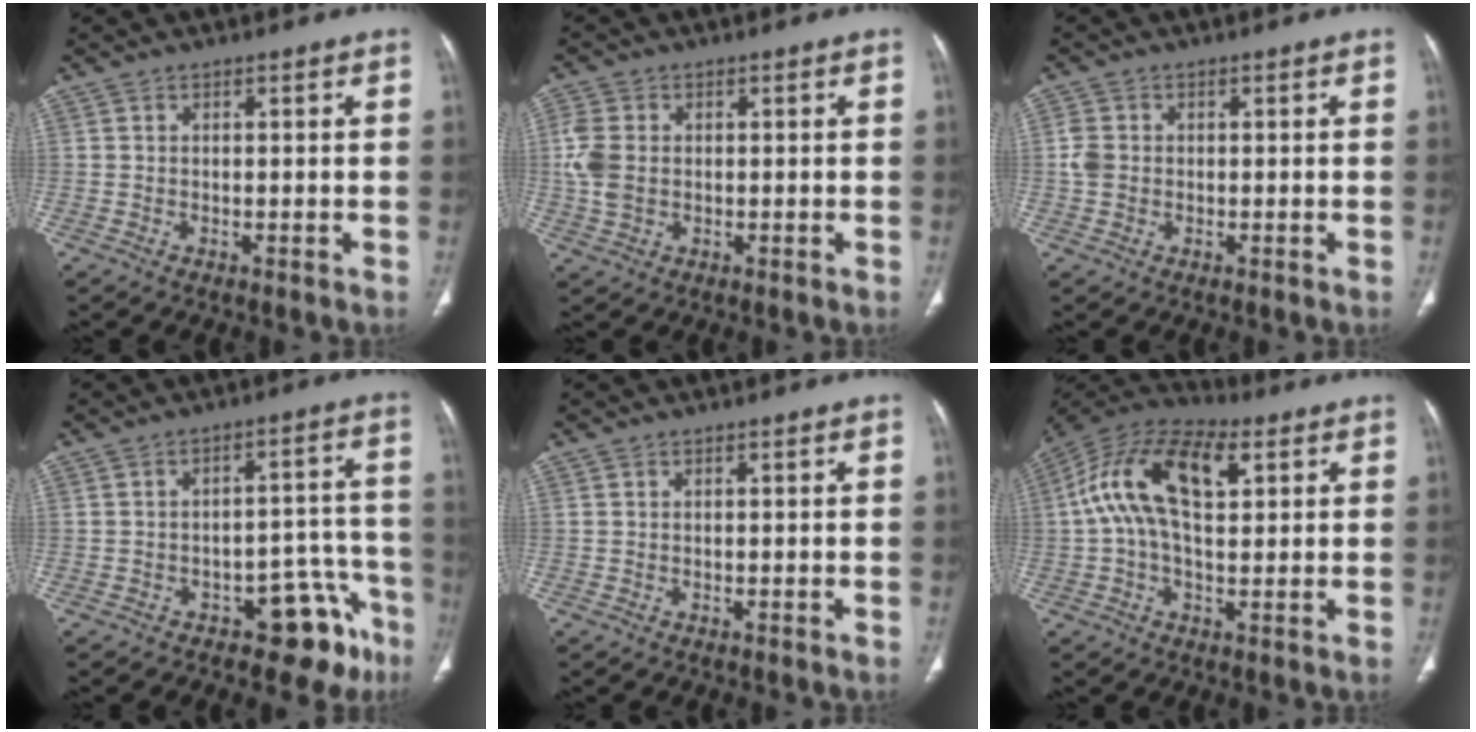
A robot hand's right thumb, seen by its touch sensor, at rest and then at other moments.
{"total": 5.7, "force": [0.2, 4.1, 3.9], "torque": [-0.099, 0.004, 0.007]}
{"total": 2.9, "force": [-0.1, 2.5, 1.6], "torque": [-0.036, 0.006, -0.004]}
{"total": 10.5, "force": [-6.6, 5.6, 6.0], "torque": [-0.025, 0.074, -0.086]}
{"total": 0.0}
{"total": 16.1, "force": [4.0, 8.2, 13.2], "torque": [-0.246, 0.033, 0.063]}